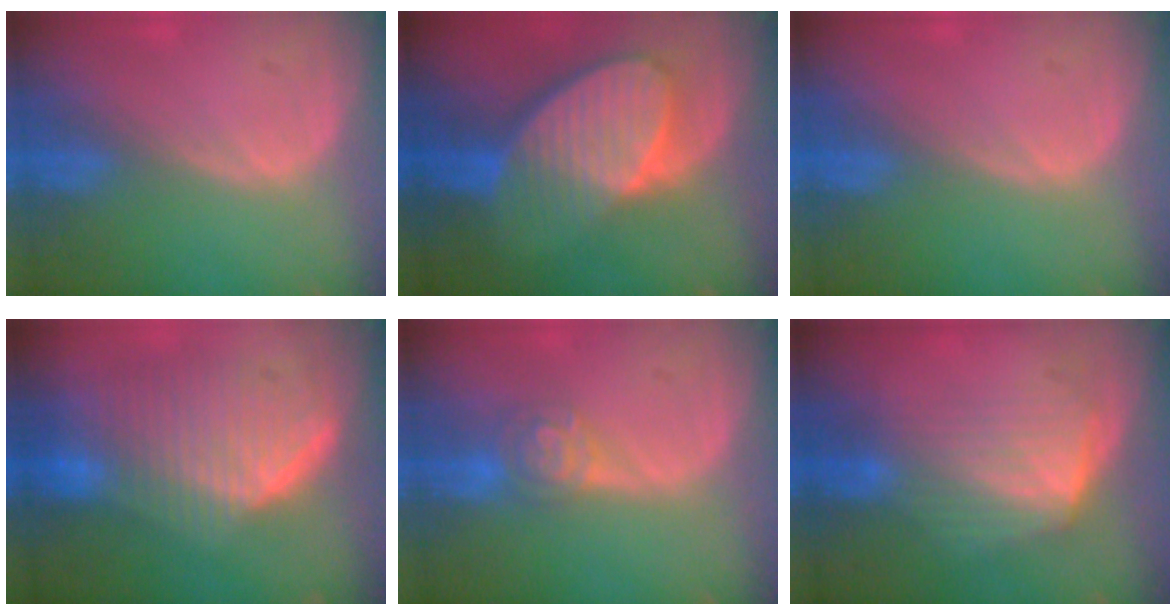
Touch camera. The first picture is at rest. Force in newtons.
{"total": 10.0, "press": 8.7, "slide": 4.8}
{"total": 0.0}
{"total": 10.0, "press": 9.0, "slide": 4.3}
{"total": 4.8, "press": 4.2, "slide": 2.3}
{"total": 6.8, "press": 6.4, "slide": 2.5}